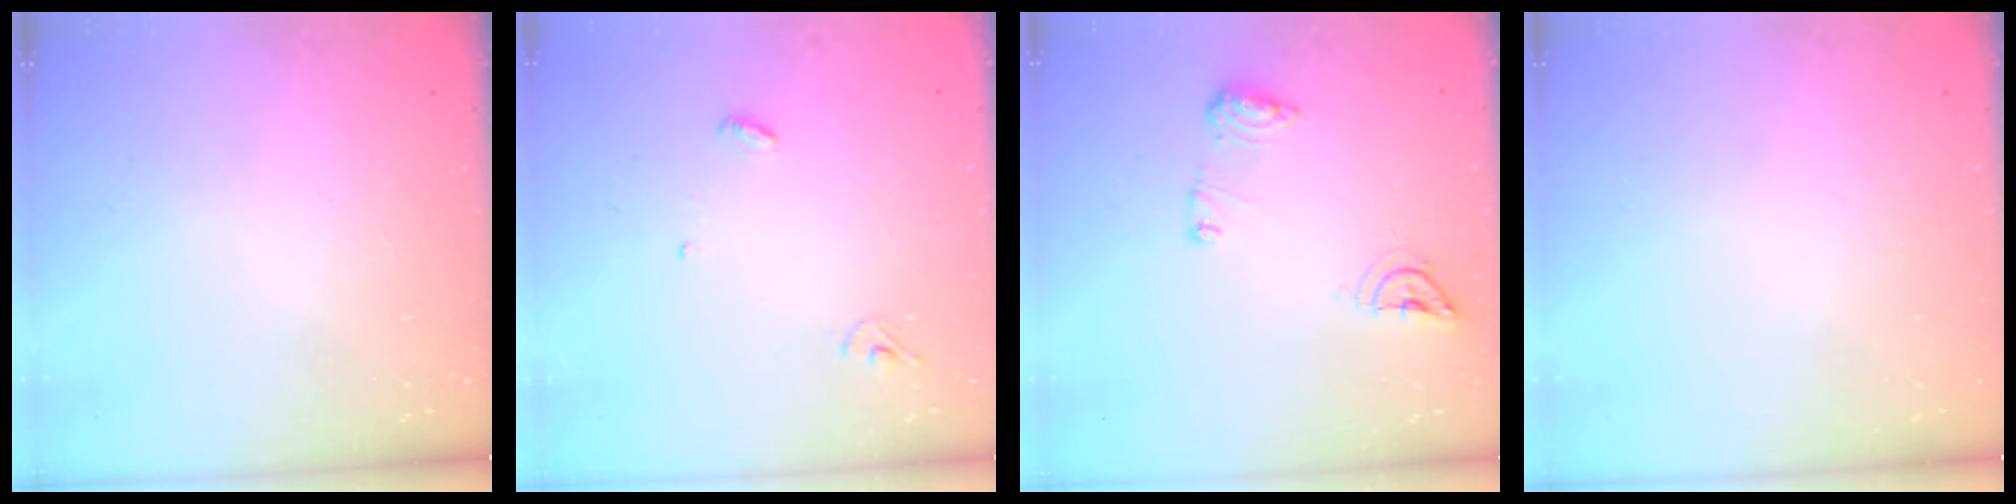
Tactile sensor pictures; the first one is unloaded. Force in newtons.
{"total": 3.7, "press": 3.6, "slide": 0.3}
{"total": 8.5, "press": 8.5, "slide": 0.1}
{"total": 0.0}